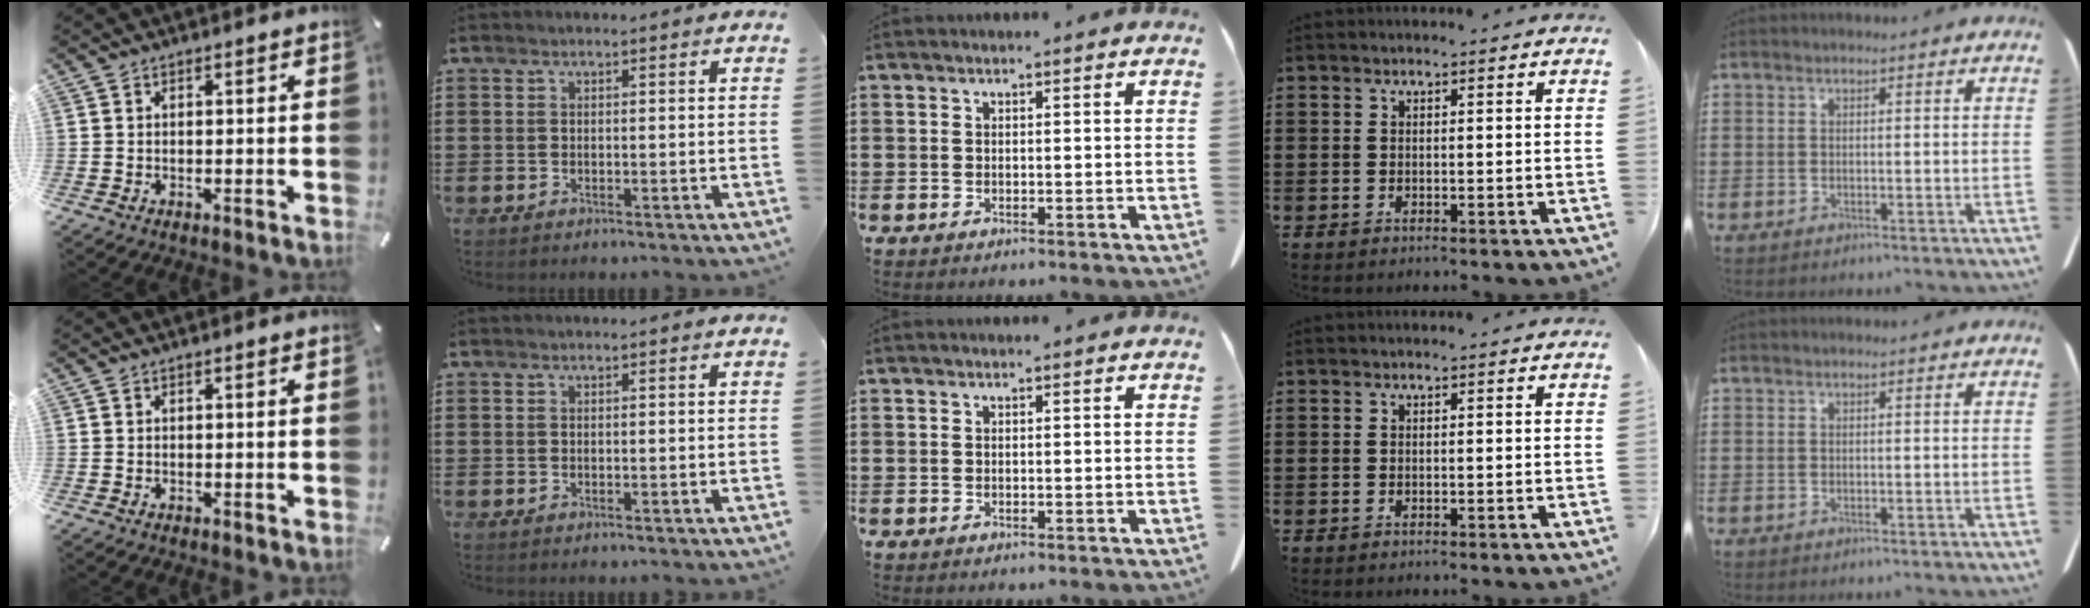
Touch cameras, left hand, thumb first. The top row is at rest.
{}